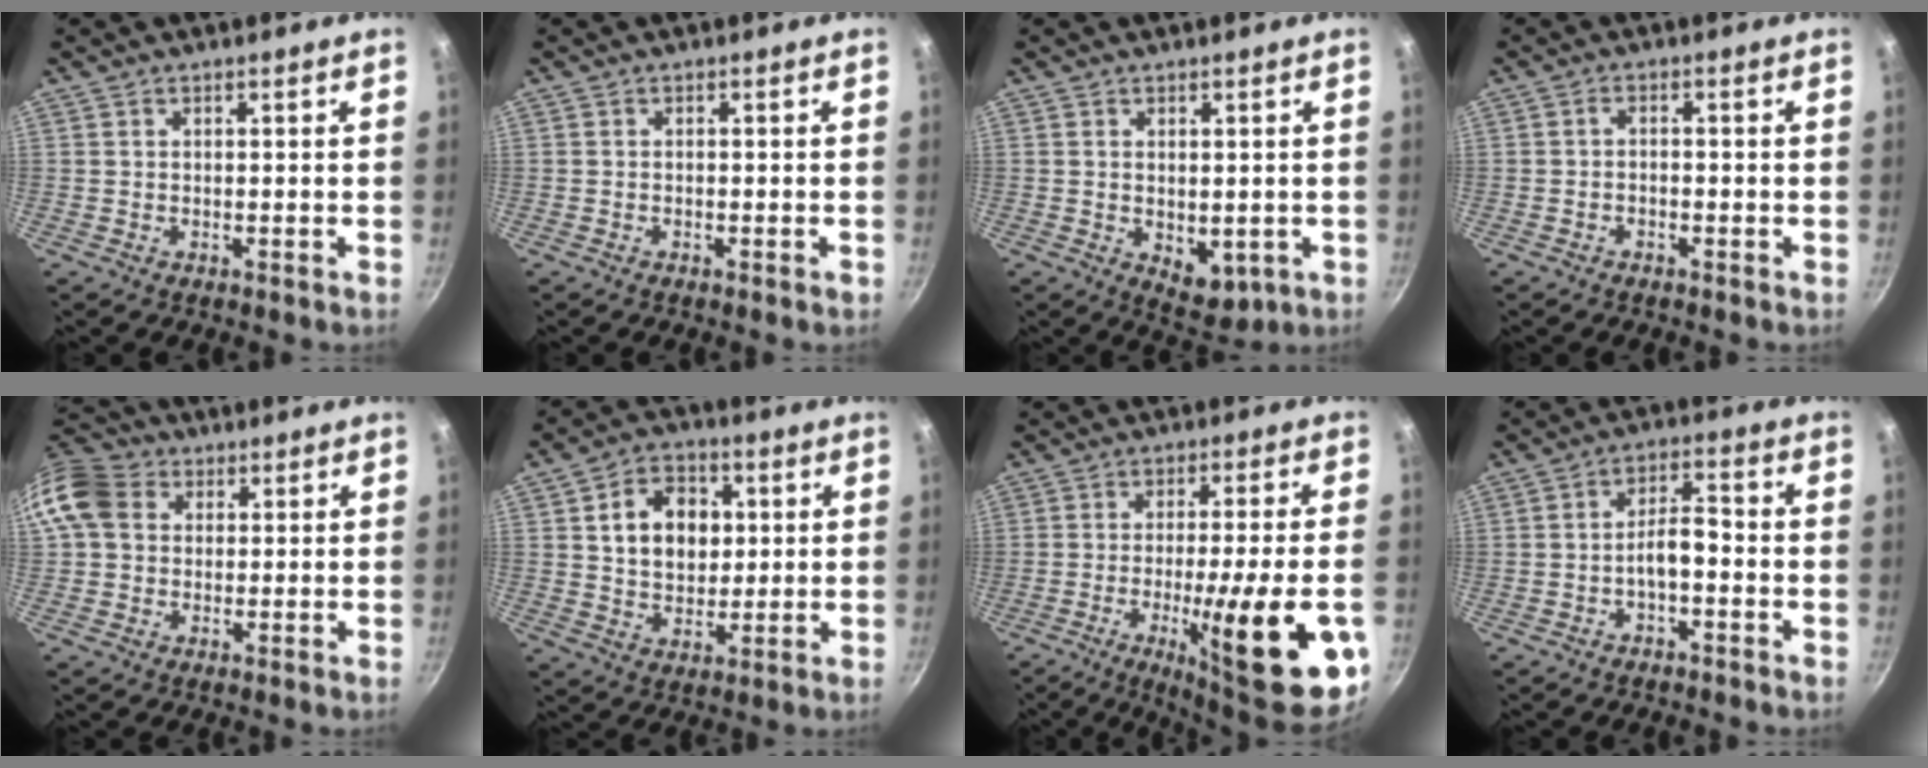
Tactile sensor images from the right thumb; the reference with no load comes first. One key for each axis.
{"total": 0.6, "fx": -0.4, "fy": 0.0, "fz": 0.3, "tx": -0.012, "ty": 0.005, "tz": -0.009}
{"total": 6.0, "fx": -0.7, "fy": 3.8, "fz": 4.5, "tx": -0.047, "ty": -0.013, "tz": 0.001}
{"total": 1.4, "fx": -1.0, "fy": 0.6, "fz": 0.7, "tx": -0.014, "ty": 0.012, "tz": -0.020}
{"total": 11.0, "fx": 2.3, "fy": 9.1, "fz": 5.7, "tx": -0.094, "ty": 0.019, "tz": 0.025}
{"total": 11.7, "fx": 2.3, "fy": 8.8, "fz": 7.4, "tx": -0.086, "ty": 0.001, "tz": 0.035}
{"total": 21.9, "fx": -6.9, "fy": 4.1, "fz": 20.4, "tx": -0.269, "ty": 0.009, "tz": -0.091}
{"total": 5.1, "fx": -2.1, "fy": 2.1, "fz": 4.2, "tx": -0.061, "ty": 0.033, "tz": -0.037}